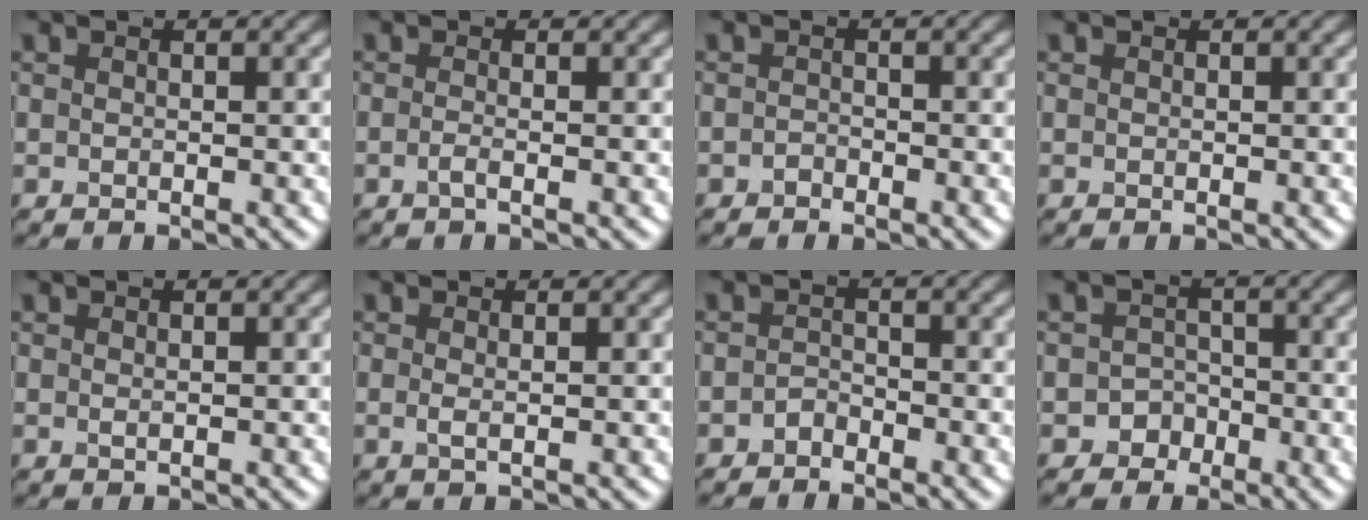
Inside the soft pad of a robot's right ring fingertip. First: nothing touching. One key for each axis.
{"total": 0.9, "fx": -0.5, "fy": -0.1, "fz": 0.7, "tx": -0.021, "ty": -0.003, "tz": -0.010}
{"total": 0.7, "fx": -0.7, "fy": 0.3, "fz": 0.1, "tx": -0.002, "ty": 0.000, "tz": -0.011}
{"total": 0.0}
{"total": 0.0}
{"total": 0.8, "fx": 0.0, "fy": 0.1, "fz": 0.8, "tx": -0.020, "ty": -0.001, "tz": 0.000}
{"total": 1.1, "fx": -1.0, "fy": 0.5, "fz": 0.2, "tx": -0.006, "ty": 0.006, "tz": -0.019}
{"total": 2.1, "fx": -1.3, "fy": 1.7, "fz": 0.1, "tx": 0.017, "ty": 0.011, "tz": -0.028}